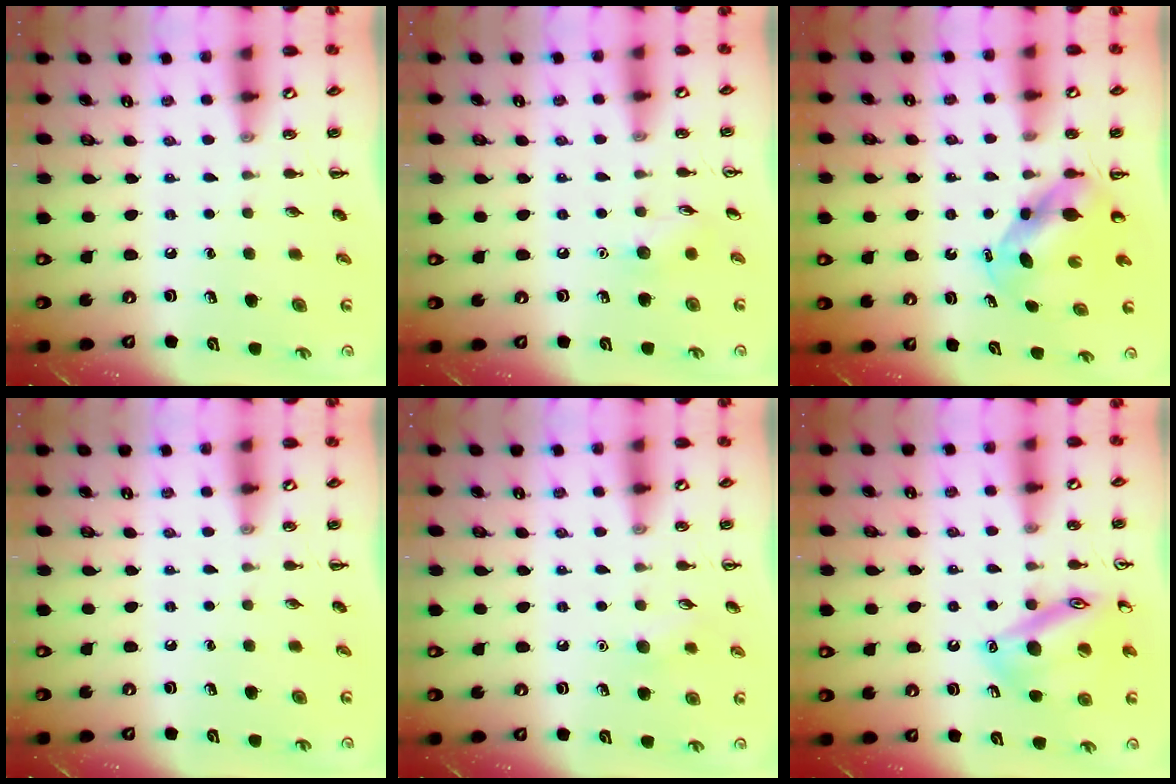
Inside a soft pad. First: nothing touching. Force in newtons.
{"total": 6.2, "press": 6.0, "slide": 1.7}
{"total": 5.4, "press": 5.4, "slide": 0.8}
{"total": 0.0}
{"total": 5.5, "press": 5.4, "slide": 1.3}
{"total": 16.8, "press": 16.7, "slide": 1.8}